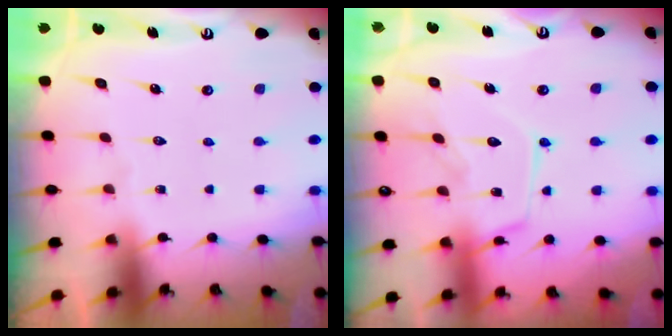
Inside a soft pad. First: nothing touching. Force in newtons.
{"total": 12.8, "press": 12.7, "slide": 1.2}